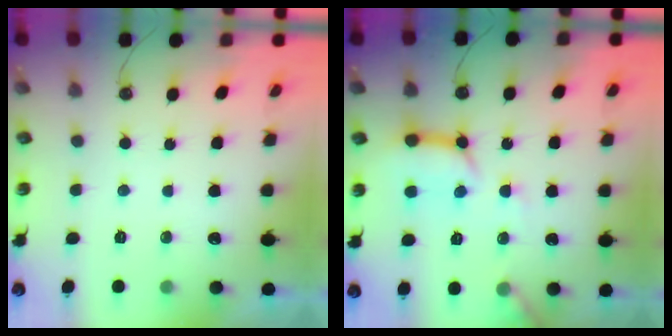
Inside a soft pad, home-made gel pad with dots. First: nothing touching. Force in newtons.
{"total": 11.8, "press": 11.7, "slide": 1.3}